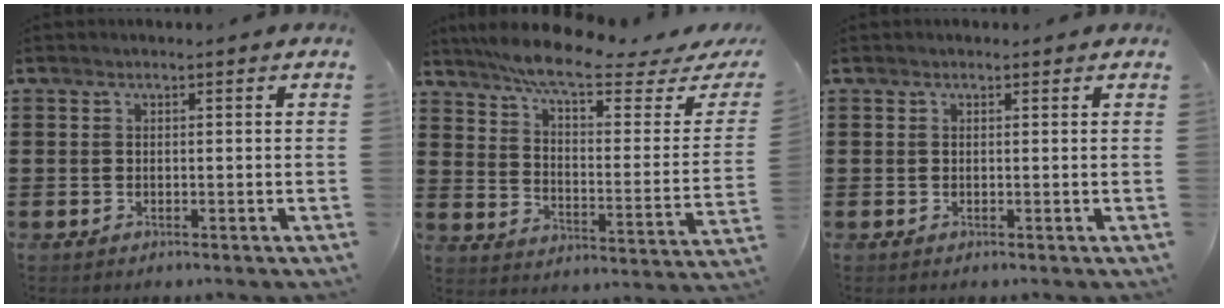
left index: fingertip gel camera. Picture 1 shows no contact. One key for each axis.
{"total": 8.7, "fx": 7.0, "fy": 0.5, "fz": 5.1, "tx": -0.119, "ty": -0.043, "tz": 0.116}
{"total": 0.5, "fx": 0.4, "fy": 0.3, "fz": 0.2, "tx": -0.004, "ty": 0.004, "tz": 0.007}